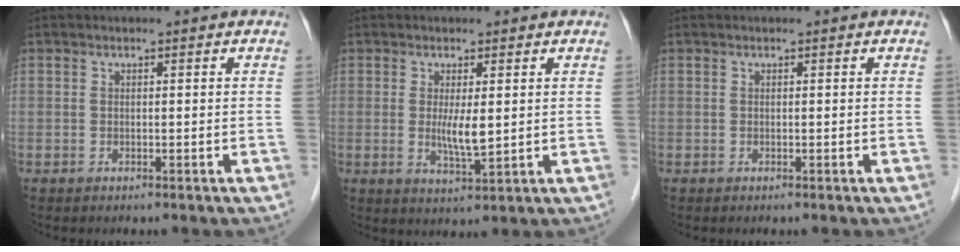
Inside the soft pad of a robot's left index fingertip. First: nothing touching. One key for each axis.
{"total": 3.7, "fx": 0.4, "fy": 0.6, "fz": 3.7, "tx": -0.071, "ty": -0.012, "tz": 0.011}
{"total": 0.0}